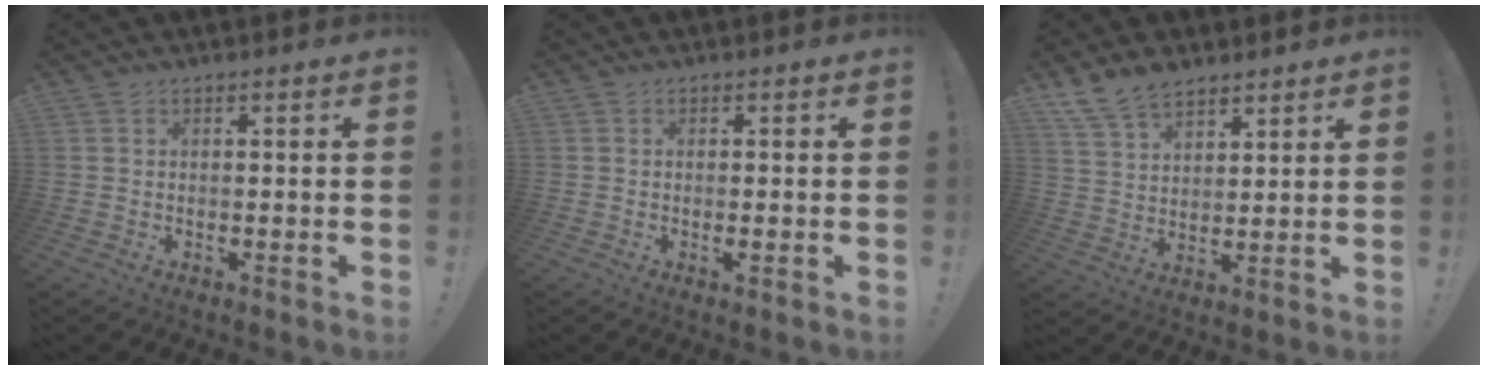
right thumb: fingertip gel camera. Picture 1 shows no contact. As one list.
[{"total": 1.2, "force": [-0.2, 0.1, 1.1], "torque": [-0.018, -0.002, -0.004]}, {"total": 10.0, "force": [7.9, 5.1, 3.5], "torque": [-0.072, -0.043, 0.157]}]